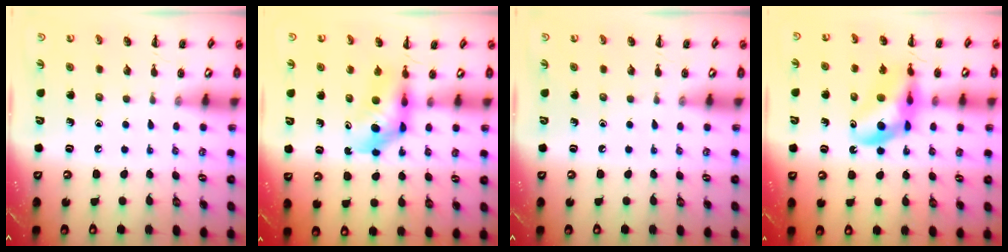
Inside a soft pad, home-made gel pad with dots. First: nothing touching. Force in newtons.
{"total": 5.2, "press": 5.1, "slide": 0.8}
{"total": 0.0}
{"total": 12.9, "press": 12.4, "slide": 3.5}